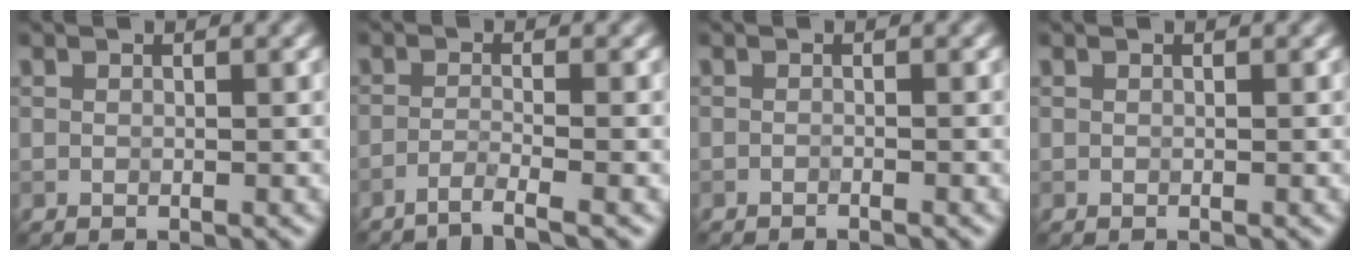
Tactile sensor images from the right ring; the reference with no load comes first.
{"total": 2.1, "force": [-1.6, 0.1, 1.5], "torque": [-0.019, 0.003, -0.046]}
{"total": 0.5, "force": [-0.5, 0.0, 0.2], "torque": [-0.004, -0.002, -0.012]}
{"total": 0.0}